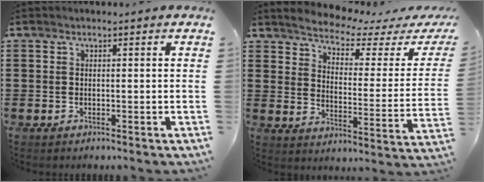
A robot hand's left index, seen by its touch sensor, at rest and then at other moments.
{"total": 3.6, "force": [3.3, 0.2, 1.4], "torque": [-0.052, -0.027, 0.048]}